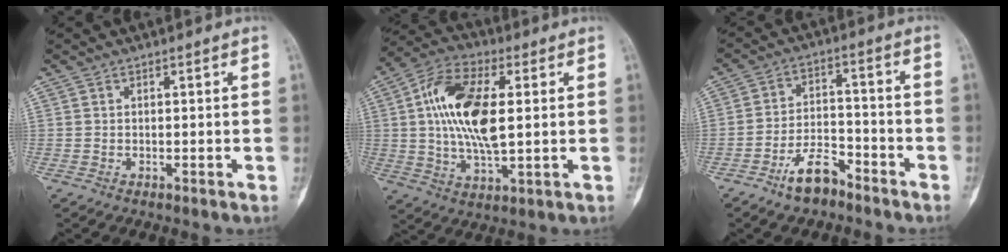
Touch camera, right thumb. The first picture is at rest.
{"total": 15.8, "force": [2.1, 7.2, 13.9], "torque": [-0.265, 0.004, 0.034]}
{"total": 7.9, "force": [-5.6, 3.7, 4.2], "torque": [-0.064, 0.043, -0.102]}